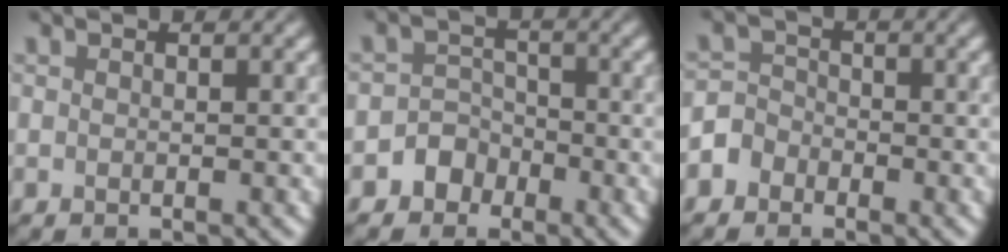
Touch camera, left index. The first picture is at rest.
{"total": 2.3, "force": [-1.4, 1.8, 0.3], "torque": [0.024, 0.015, -0.035]}
{"total": 2.2, "force": [-1.4, 1.7, 0.2], "torque": [0.013, 0.010, -0.036]}